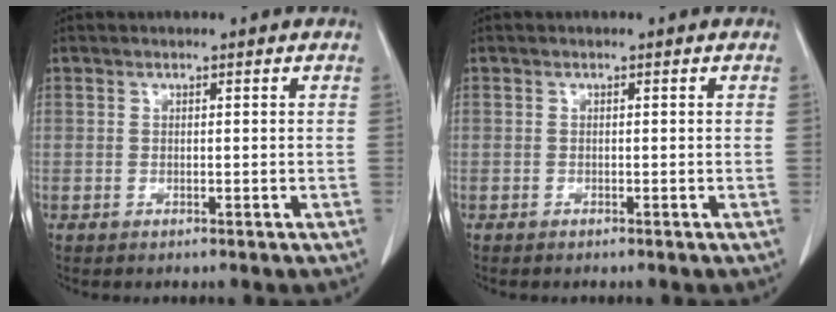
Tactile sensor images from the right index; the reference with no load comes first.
{"total": 0.0}